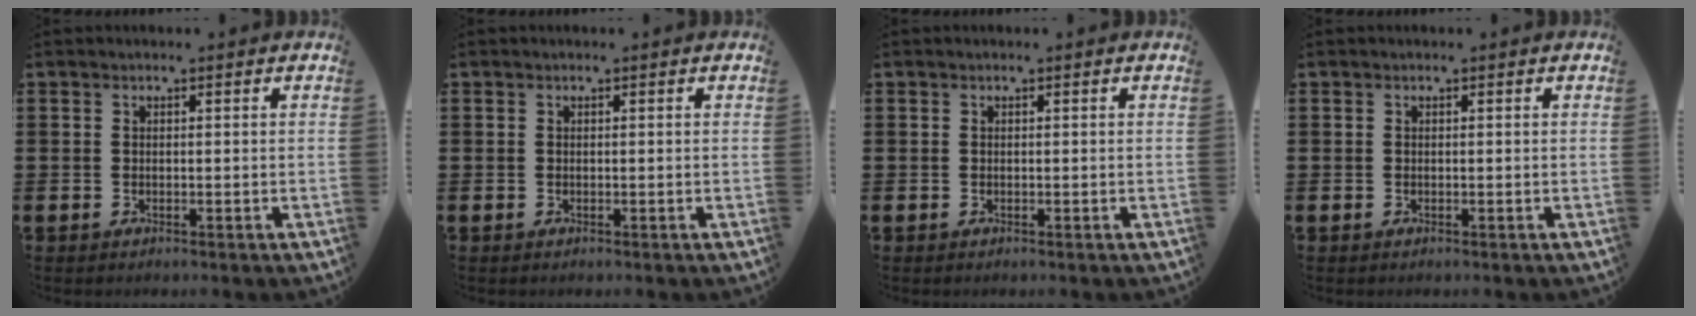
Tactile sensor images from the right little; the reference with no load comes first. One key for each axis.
{"total": 0.0}
{"total": 0.0}
{"total": 0.0}